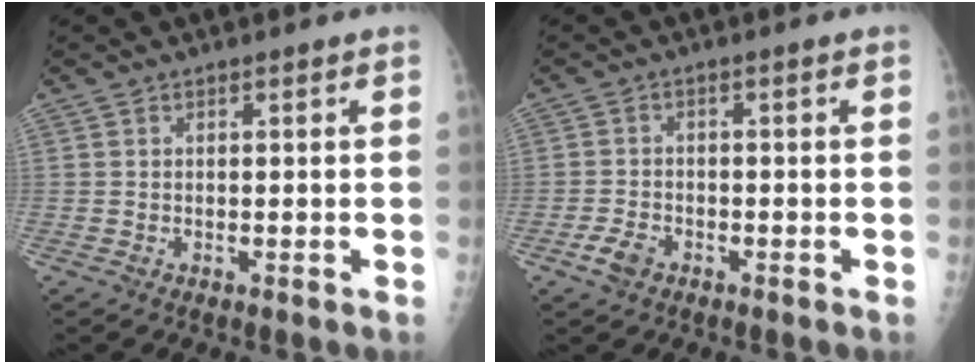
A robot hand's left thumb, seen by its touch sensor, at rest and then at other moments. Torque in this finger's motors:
{"motor_torque": [-0.22, 0.57, 0.14, 0.02, 0.00]}